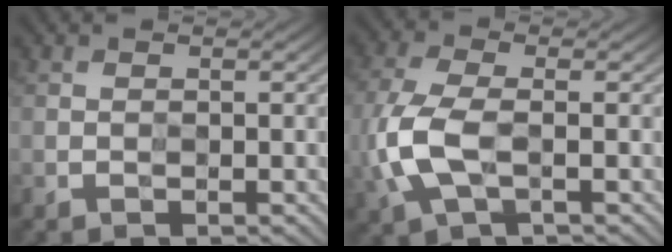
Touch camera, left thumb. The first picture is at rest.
{"total": 7.4, "force": [-1.9, 3.8, 6.0], "torque": [-0.156, -0.001, -0.037]}